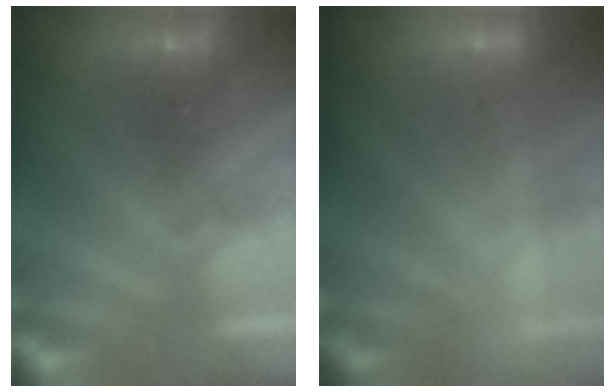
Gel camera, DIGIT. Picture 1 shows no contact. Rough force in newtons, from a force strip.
{"total": 2.4}